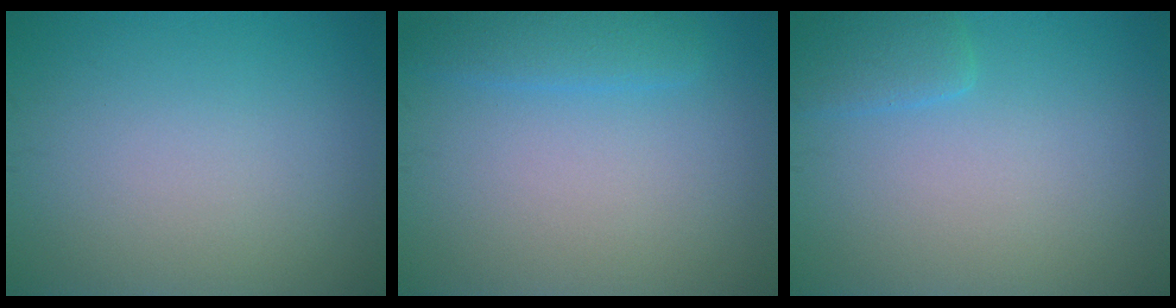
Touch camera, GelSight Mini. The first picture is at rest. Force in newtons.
{"total": 2.1, "press": 2.1, "slide": 0.1}
{"total": 1.9, "press": 1.8, "slide": 0.3}